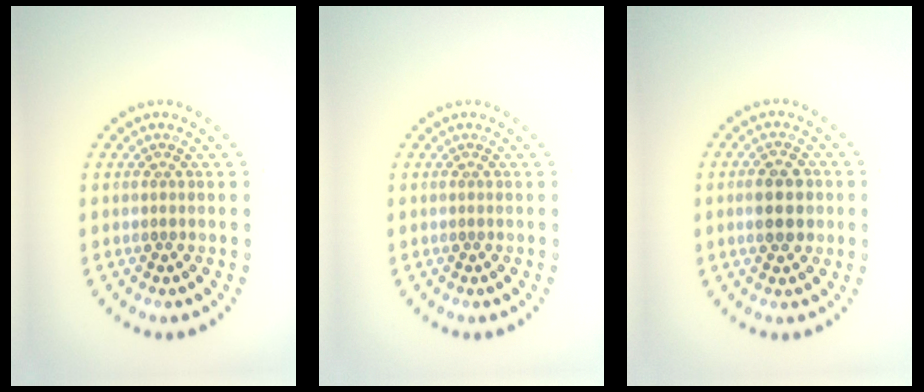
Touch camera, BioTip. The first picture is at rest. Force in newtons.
{"total": 0.0}
{"total": 3.7, "press": 3.7, "slide": 0.3}